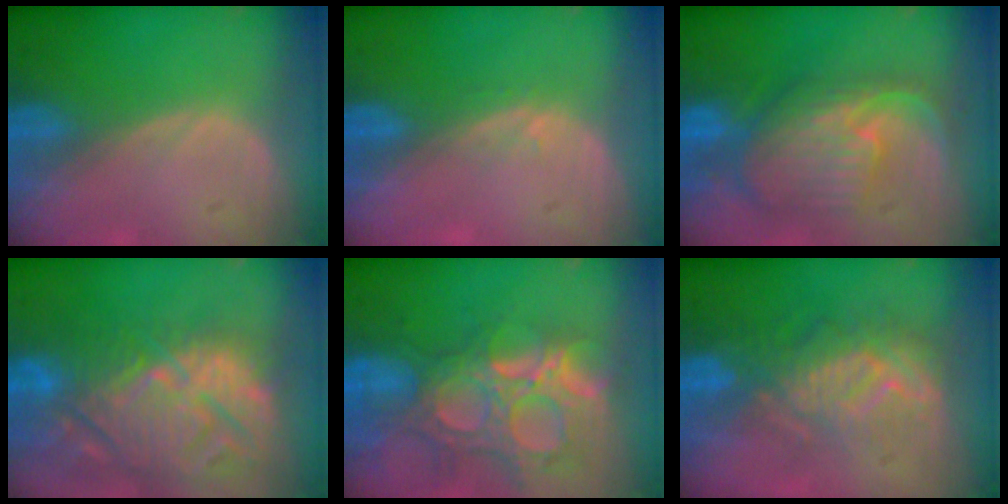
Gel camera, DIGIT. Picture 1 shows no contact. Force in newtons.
{"total": 1.0, "press": 0.7, "slide": 0.7}
{"total": 10.4, "press": 9.3, "slide": 4.7}
{"total": 15.2, "press": 13.0, "slide": 7.8}
{"total": 13.9, "press": 11.7, "slide": 7.5}
{"total": 9.1, "press": 8.7, "slide": 2.7}